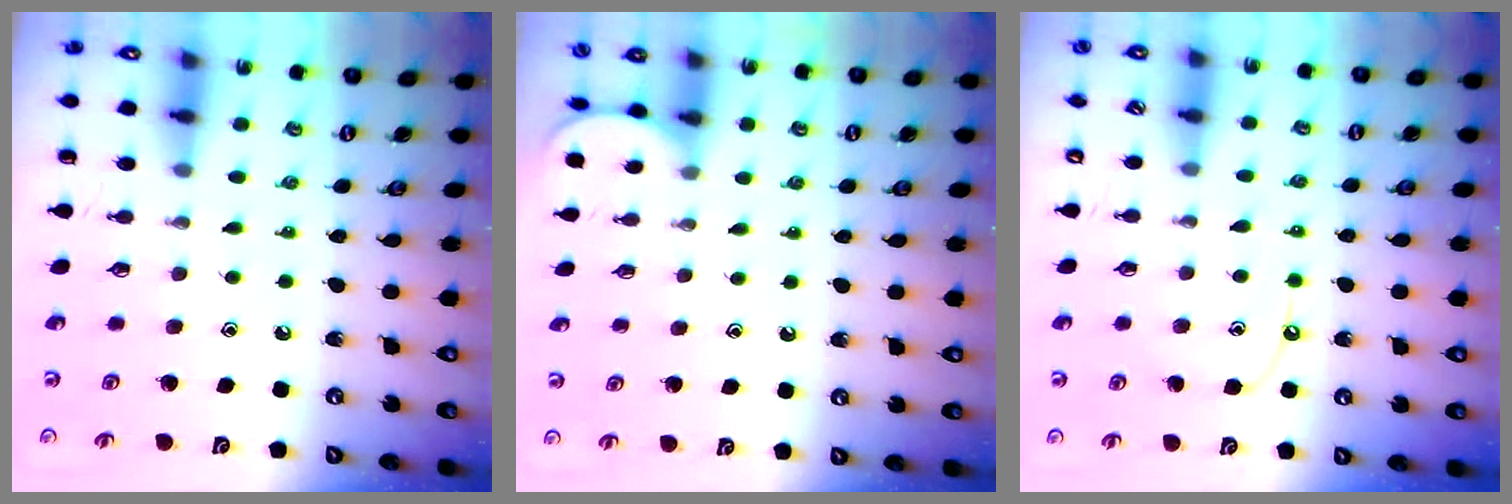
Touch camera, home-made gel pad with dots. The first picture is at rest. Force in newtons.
{"total": 1.1, "press": 1.1, "slide": 0.1}
{"total": 7.2, "press": 7.2, "slide": 0.8}